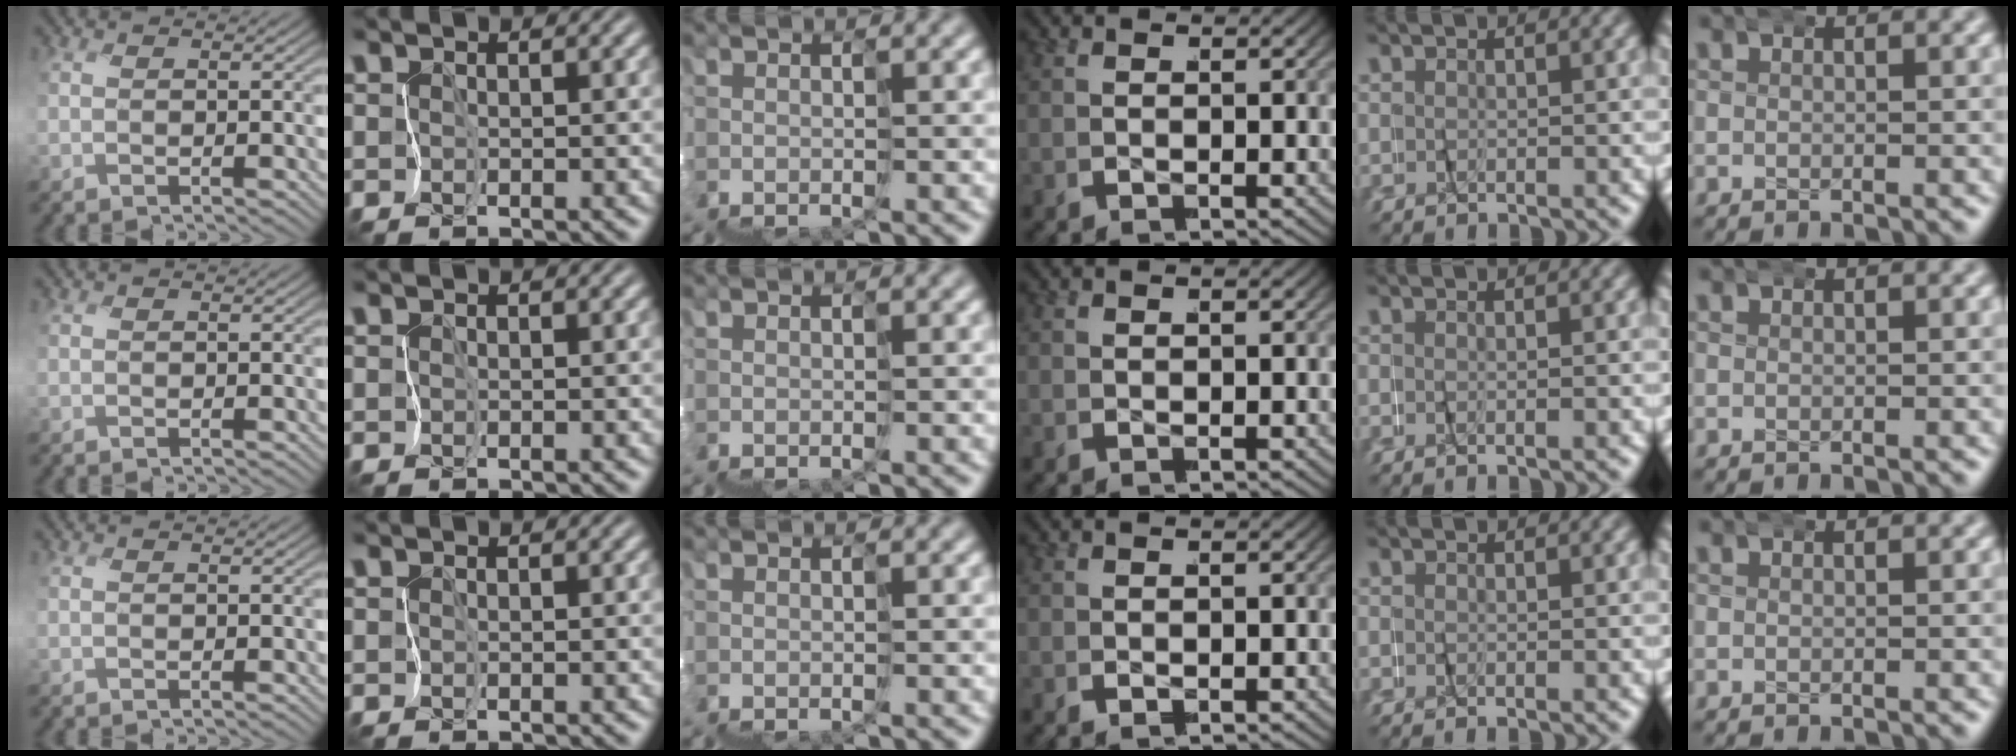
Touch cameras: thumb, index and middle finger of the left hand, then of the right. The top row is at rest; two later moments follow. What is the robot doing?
{"motion": "wrap", "object": "netting"}